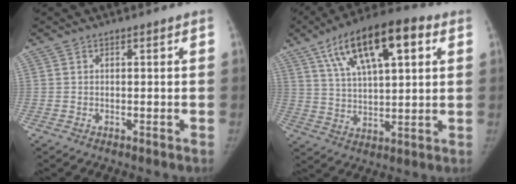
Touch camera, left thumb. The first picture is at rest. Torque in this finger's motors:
{"motor_torque": [0.56, 1.03, 1.38, -1.39, 0.19]}